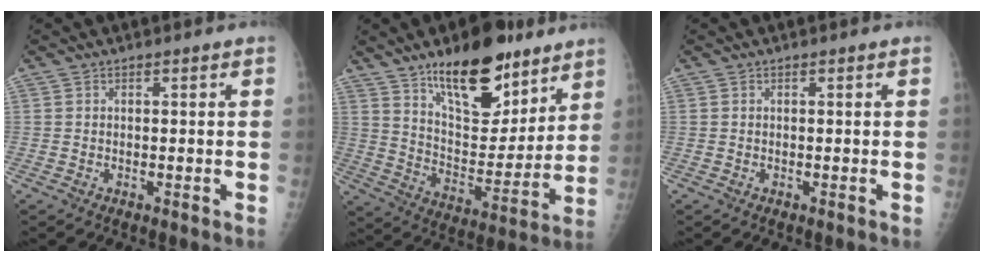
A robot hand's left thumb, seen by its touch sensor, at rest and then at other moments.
{"total": 20.5, "force": [13.5, 8.9, 12.6], "torque": [-0.144, -0.085, 0.226]}
{"total": 0.0}